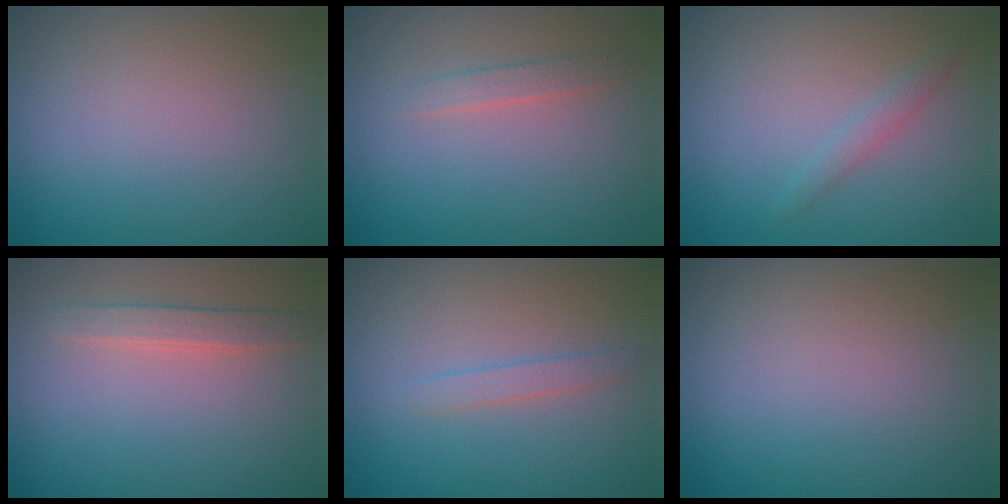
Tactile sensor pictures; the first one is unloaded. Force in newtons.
{"total": 1.3, "press": 1.3, "slide": 0.1}
{"total": 1.3, "press": 1.3, "slide": 0.1}
{"total": 1.9, "press": 1.9, "slide": 0.3}
{"total": 1.3, "press": 1.3, "slide": 0.1}
{"total": 0.0}